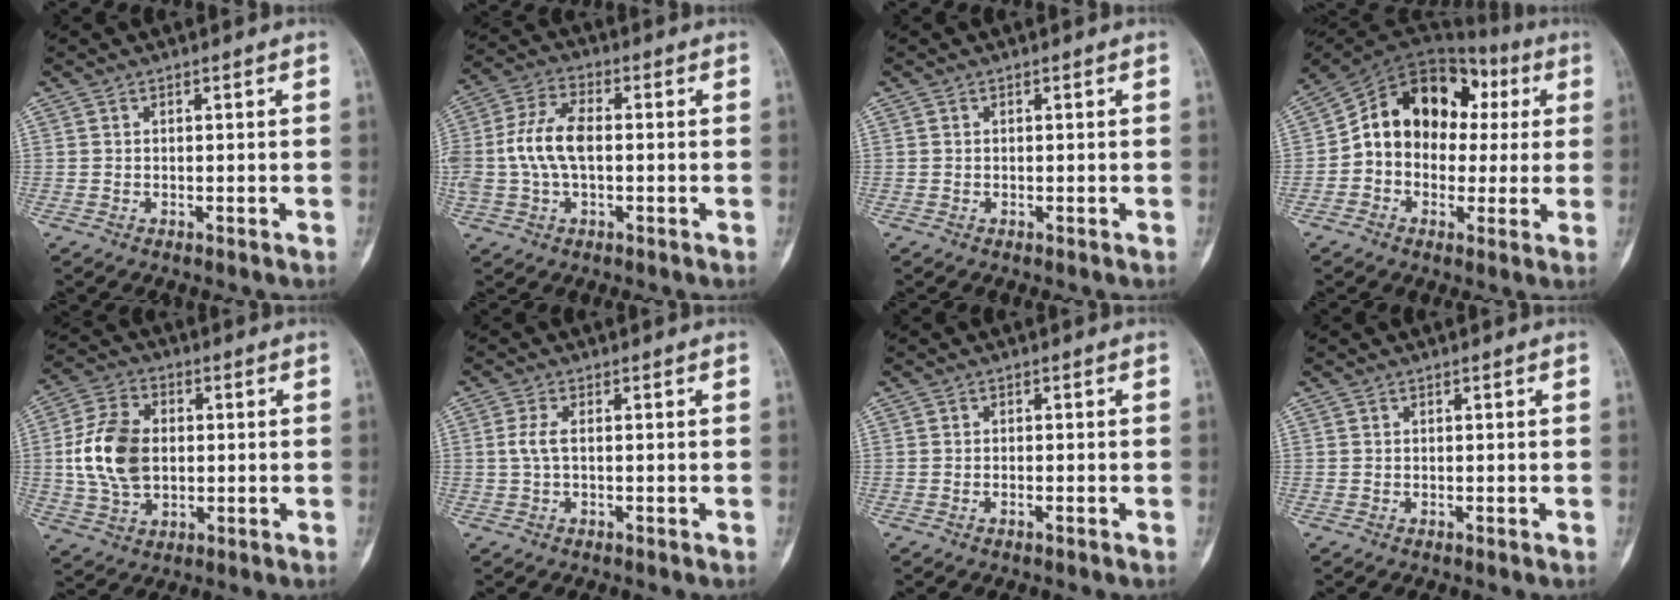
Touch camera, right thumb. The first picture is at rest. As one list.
[{"total": 10.1, "force": [-0.2, 5.5, 8.5], "torque": [-0.183, 0.026, -0.007]}, {"total": 0.0}, {"total": 16.8, "force": [1.7, 12.8, 10.7], "torque": [-0.137, 0.052, 0.021]}, {"total": 12.9, "force": [0.4, 8.6, 9.6], "torque": [-0.176, 0.008, 0.011]}, {"total": 2.5, "force": [0.1, 1.0, 2.3], "torque": [-0.057, 0.003, 0.001]}, {"total": 0.7, "force": [-0.4, 0.2, 0.5], "torque": [-0.015, 0.007, -0.005]}, {"total": 0.0}]